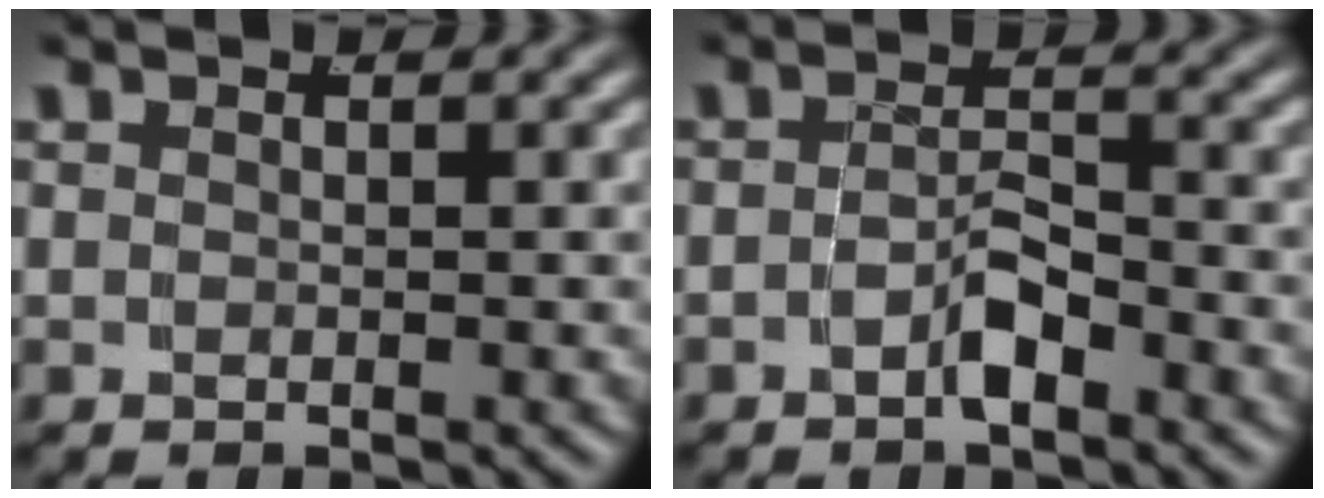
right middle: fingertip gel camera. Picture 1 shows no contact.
{"total": 2.6, "force": [-1.8, 0.9, 1.6], "torque": [-0.021, -0.007, -0.030]}